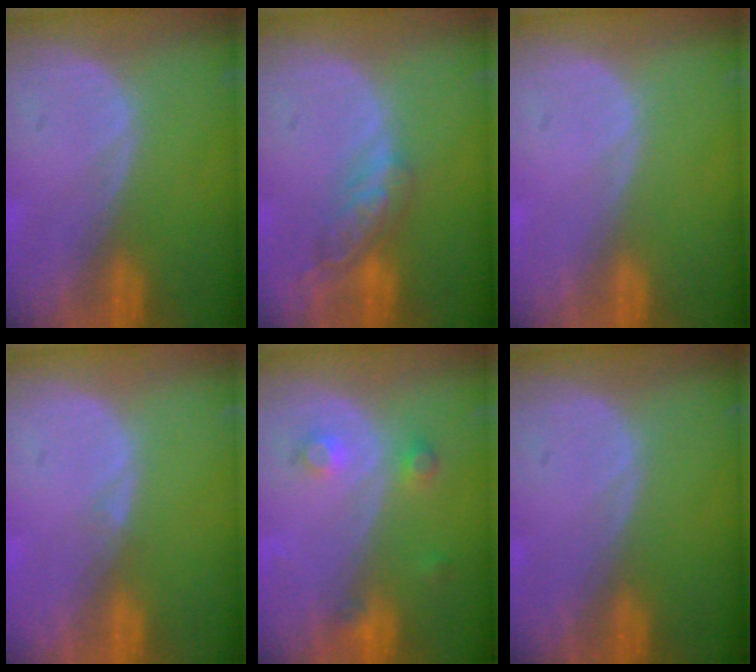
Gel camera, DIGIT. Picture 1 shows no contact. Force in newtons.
{"total": 5.5, "press": 5.0, "slide": 2.4}
{"total": 0.0}
{"total": 0.6, "press": 0.5, "slide": 0.4}
{"total": 3.4, "press": 3.2, "slide": 1.2}
{"total": 0.0}